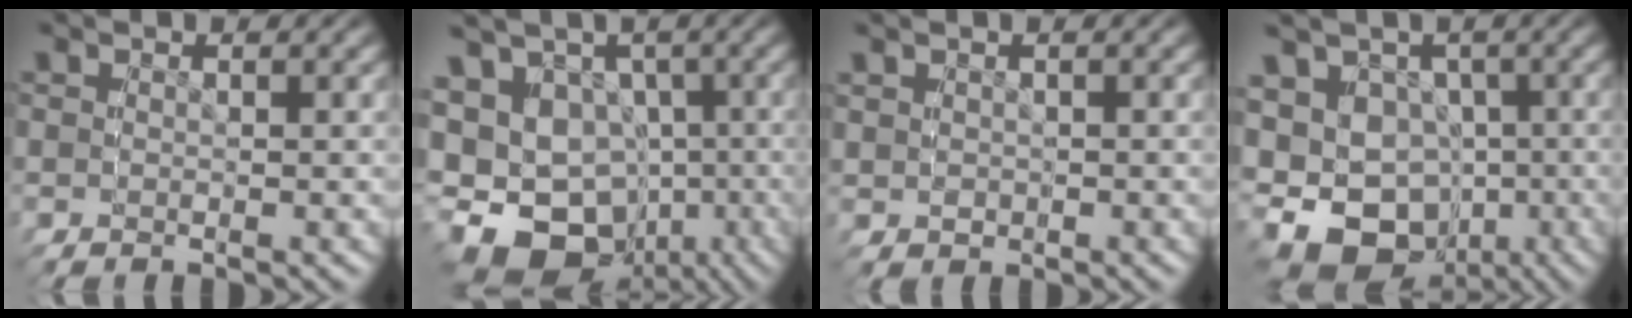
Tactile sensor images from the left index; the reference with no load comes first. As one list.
[{"total": 14.5, "force": [-3.7, 11.9, 7.5], "torque": [-0.147, -0.073, -0.037]}, {"total": 2.1, "force": [0.8, 1.8, 0.6], "torque": [-0.019, -0.008, 0.024]}, {"total": 12.3, "force": [-2.1, 10.6, 5.9], "torque": [-0.124, -0.056, -0.017]}]